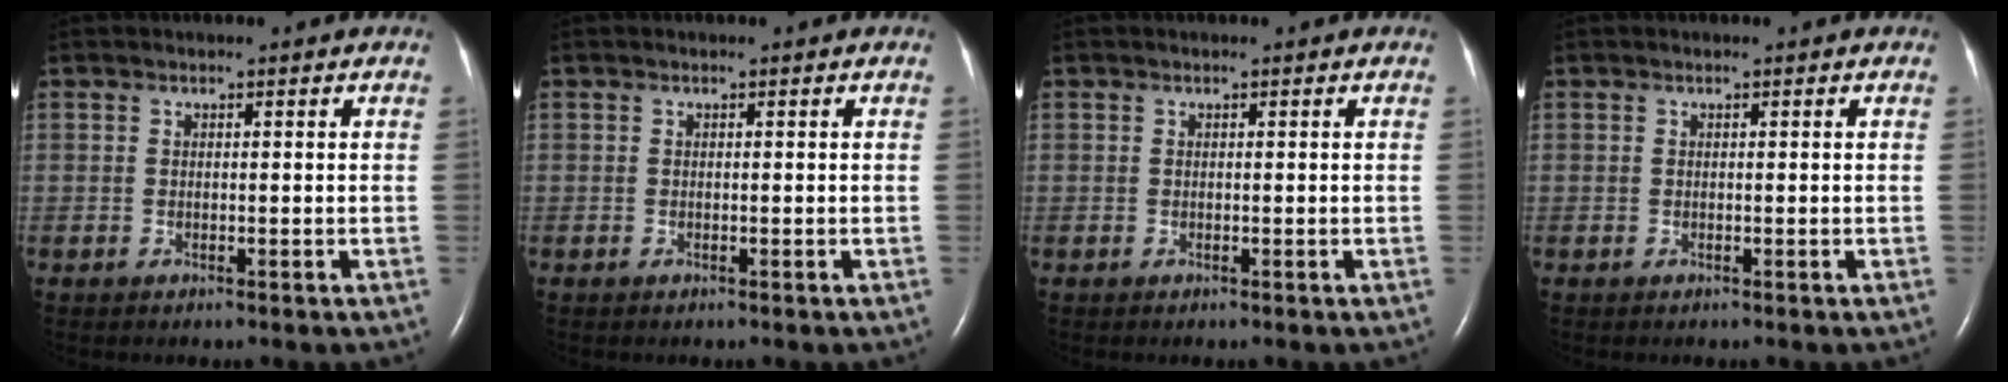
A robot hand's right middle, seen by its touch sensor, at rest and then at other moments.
{"total": 0.0}
{"total": 0.0}
{"total": 0.0}